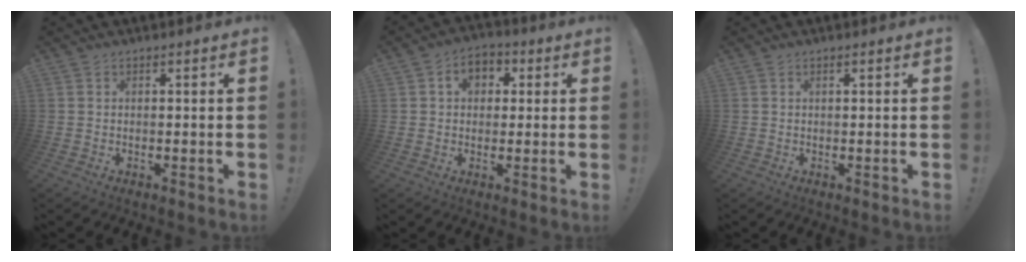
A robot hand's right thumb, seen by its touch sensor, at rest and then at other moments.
{"total": 6.6, "force": [1.6, 5.1, 3.8], "torque": [-0.056, 0.008, 0.028]}
{"total": 0.5, "force": [0.2, -0.1, 0.5], "torque": [-0.009, 0.000, 0.002]}